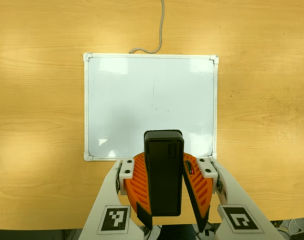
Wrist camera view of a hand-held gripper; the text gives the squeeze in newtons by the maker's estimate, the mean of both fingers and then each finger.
{"total": 9.4, "left": 9.1, "right": 9.8}